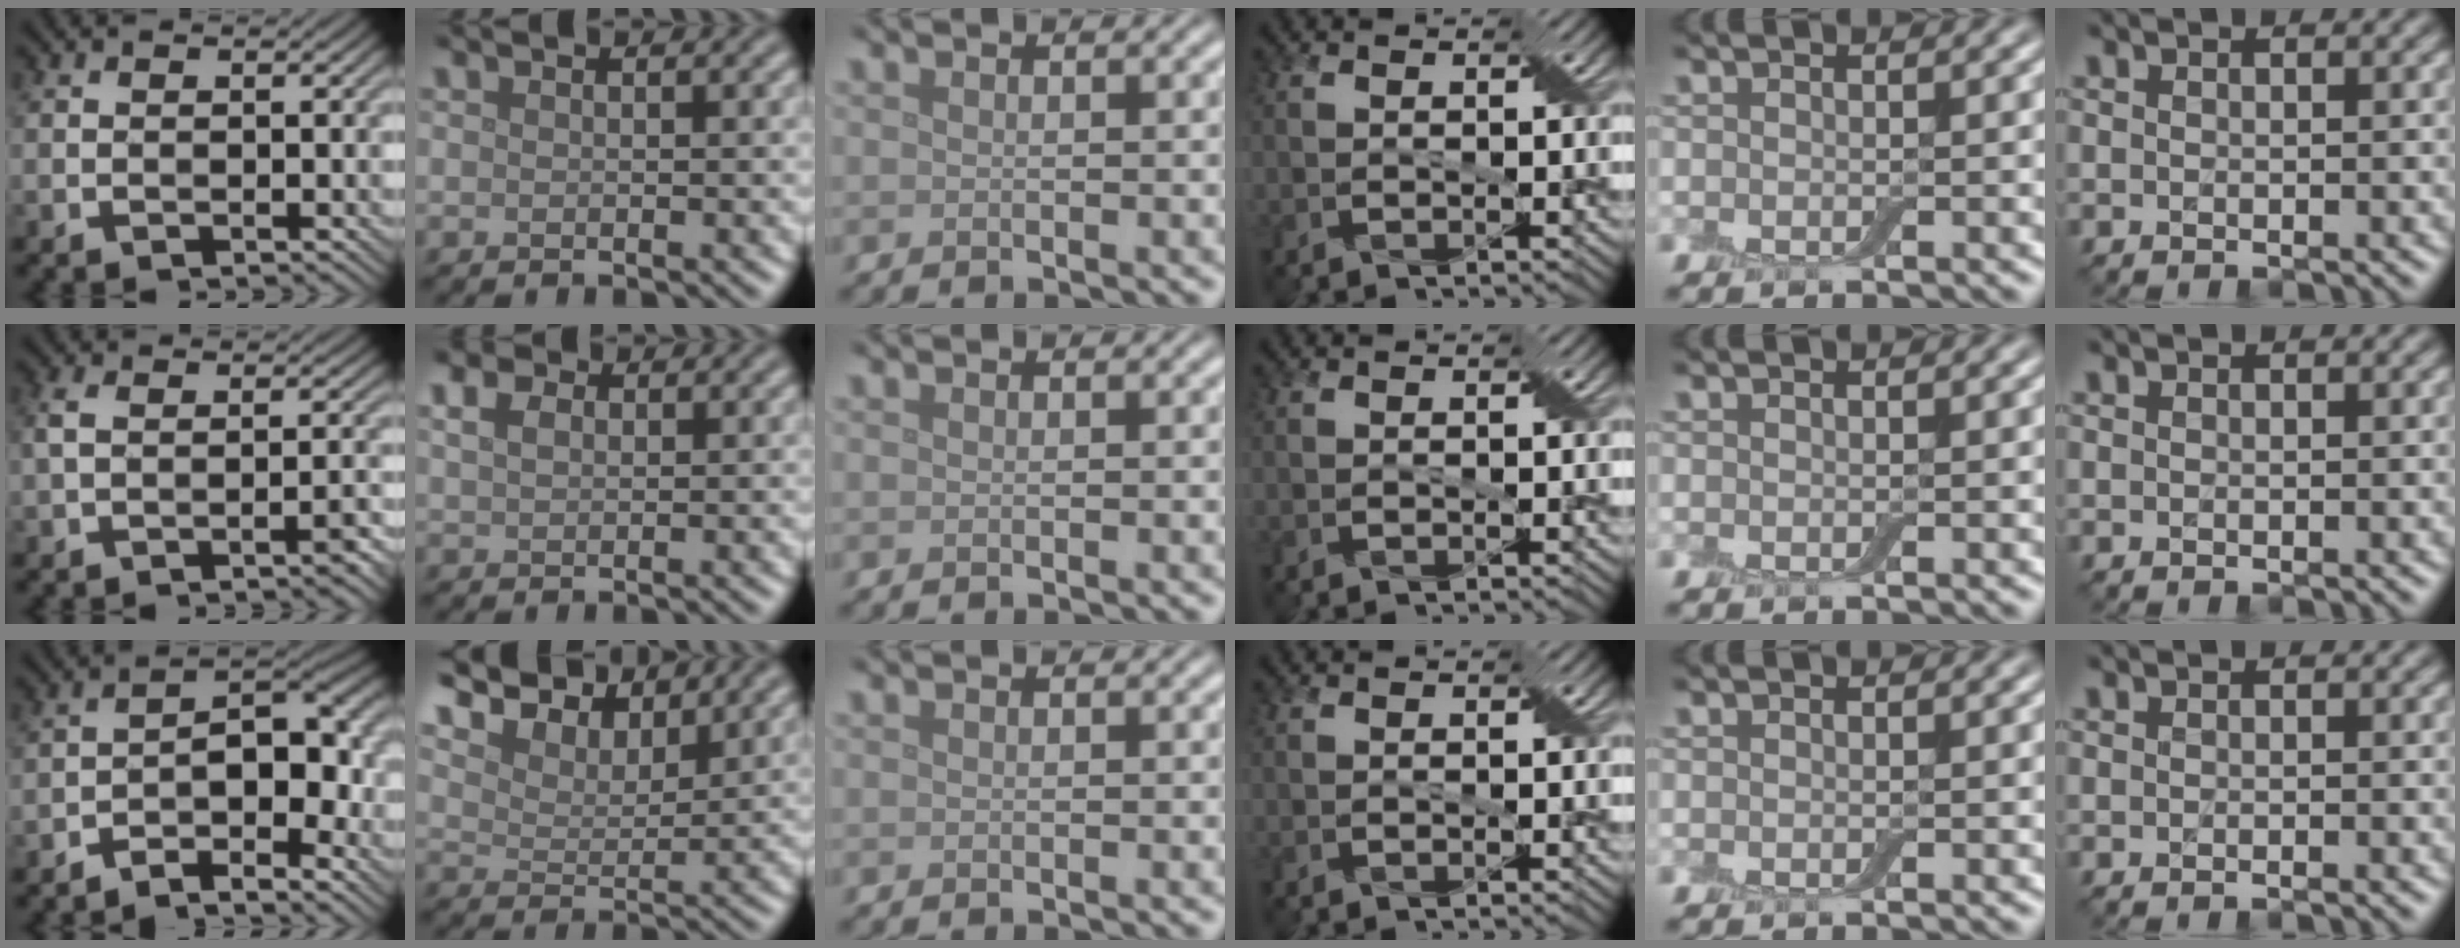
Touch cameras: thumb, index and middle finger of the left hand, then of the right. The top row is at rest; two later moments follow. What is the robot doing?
{"motion": "insert", "object": "backpack"}